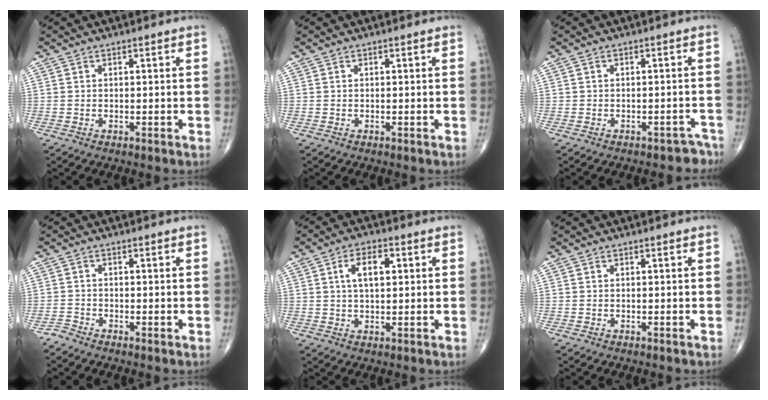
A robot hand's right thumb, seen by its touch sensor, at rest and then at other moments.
{"total": 0.0}
{"total": 3.3, "force": [-2.7, 1.9, 0.0], "torque": [0.015, 0.028, -0.032]}
{"total": 1.3, "force": [-1.2, 0.3, 0.1], "torque": [0.000, -0.005, -0.029]}
{"total": 6.1, "force": [1.5, 3.1, 5.1], "torque": [-0.084, 0.004, 0.024]}
{"total": 0.0}